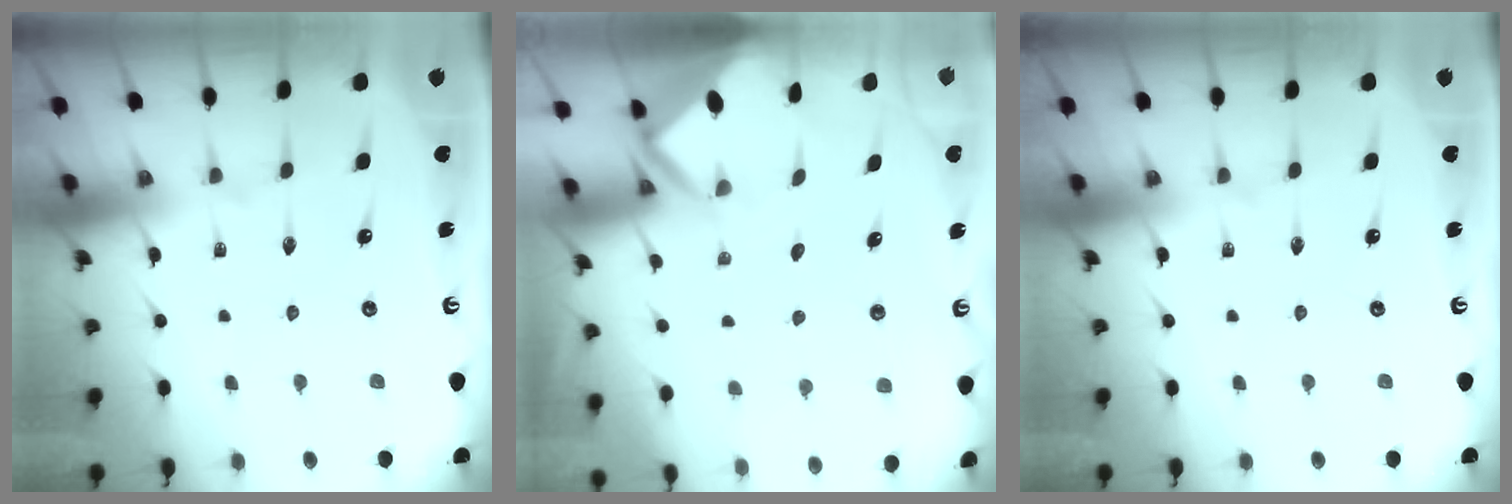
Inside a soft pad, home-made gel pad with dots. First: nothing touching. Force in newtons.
{"total": 3.1, "press": 3.1, "slide": 0.2}
{"total": 0.0}